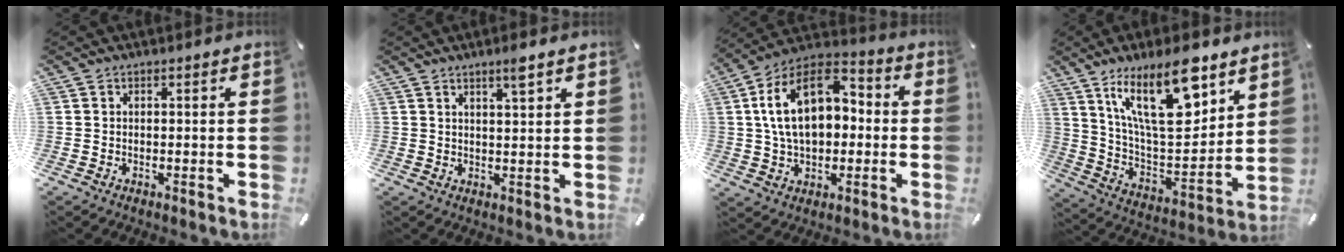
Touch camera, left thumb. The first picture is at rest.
{"total": 3.5, "force": [2.3, 0.4, 2.5], "torque": [-0.046, -0.004, 0.039]}
{"total": 16.8, "force": [2.6, 11.7, 11.8], "torque": [-0.234, 0.003, 0.046]}
{"total": 22.1, "force": [12.3, 9.0, 16.0], "torque": [-0.276, -0.061, 0.199]}